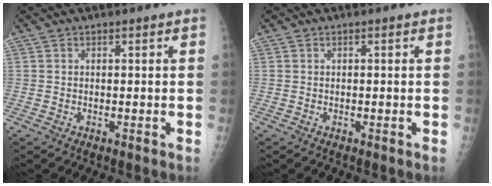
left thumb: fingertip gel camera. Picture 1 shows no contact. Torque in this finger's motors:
{"motor_torque": [0.07, 0.01, 0.03, 0.02, 0.01]}